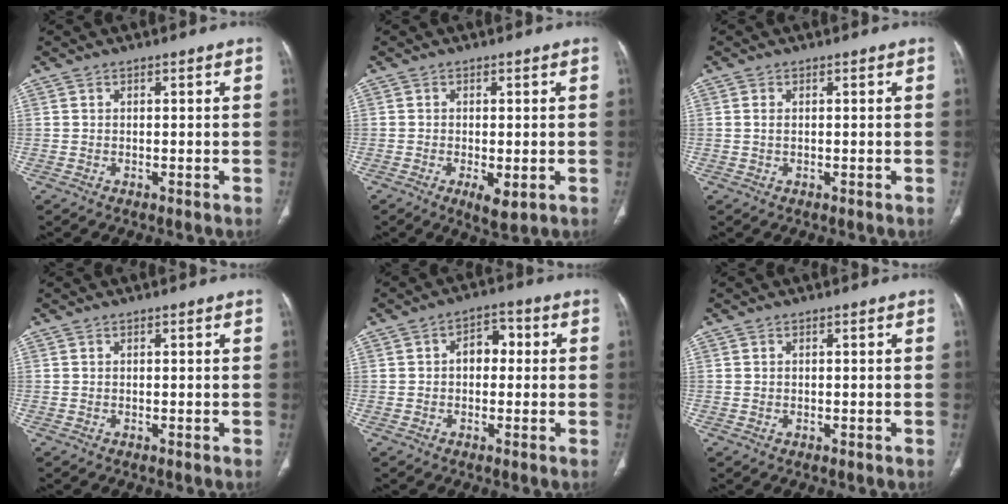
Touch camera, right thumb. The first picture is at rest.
{"total": 4.1, "force": [-1.4, 1.6, 3.6], "torque": [-0.061, -0.011, -0.018]}
{"total": 0.9, "force": [0.1, 0.4, 0.7], "torque": [-0.021, 0.002, 0.005]}
{"total": 0.0}
{"total": 5.2, "force": [0.3, 3.7, 3.7], "torque": [-0.034, 0.020, -0.004]}
{"total": 0.0}